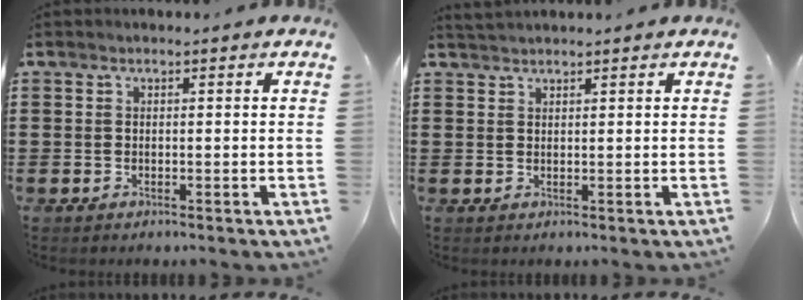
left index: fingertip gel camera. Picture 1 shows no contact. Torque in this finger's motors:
{"motor_torque": [-0.13, 0.49, -0.06, -0.01]}